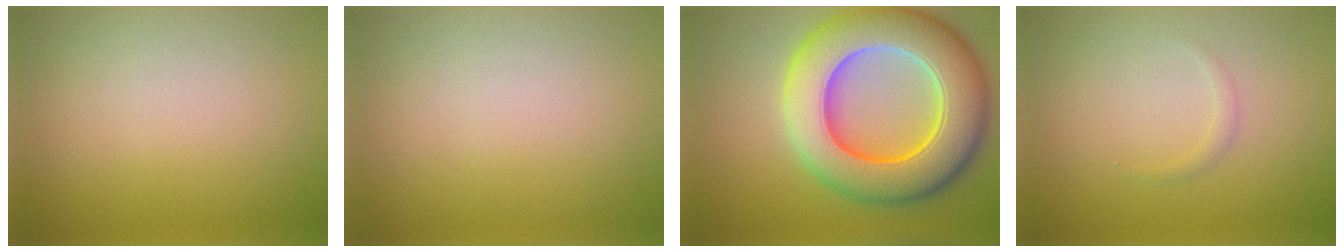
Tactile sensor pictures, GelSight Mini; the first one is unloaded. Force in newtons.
{"total": 0.0}
{"total": 13.3, "press": 13.1, "slide": 2.1}
{"total": 0.6, "press": 0.6, "slide": 0.1}